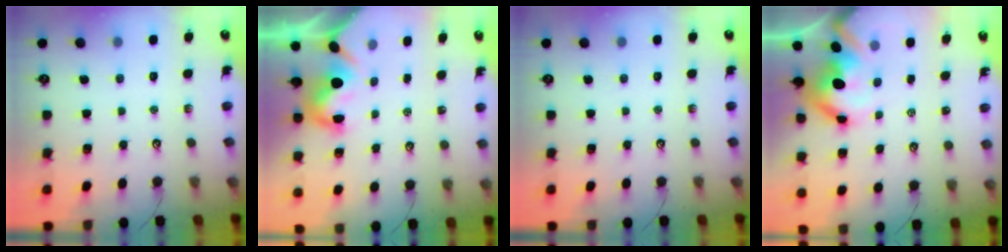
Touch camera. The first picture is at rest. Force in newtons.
{"total": 5.1, "press": 5.1, "slide": 0.5}
{"total": 0.0}
{"total": 12.4, "press": 12.4, "slide": 1.5}